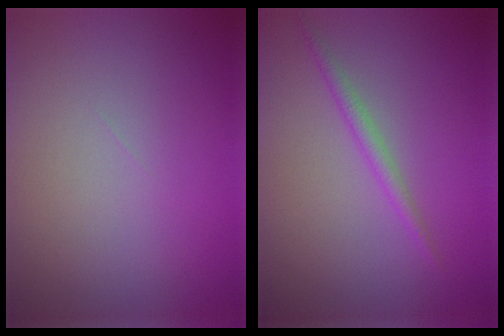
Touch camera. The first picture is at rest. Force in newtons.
{"total": 1.4, "press": 1.4, "slide": 0.1}